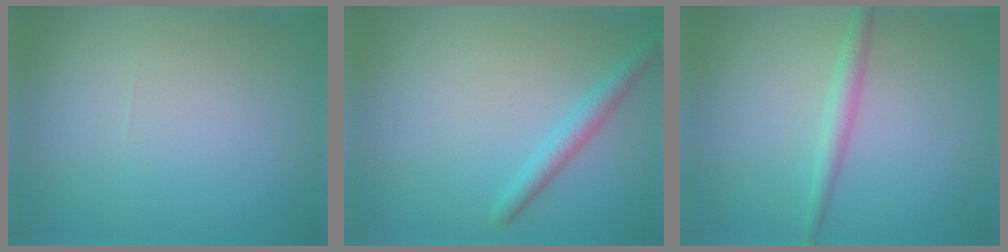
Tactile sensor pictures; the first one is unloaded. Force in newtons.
{"total": 2.1, "press": 2.1, "slide": 0.2}
{"total": 1.7, "press": 1.7, "slide": 0.0}